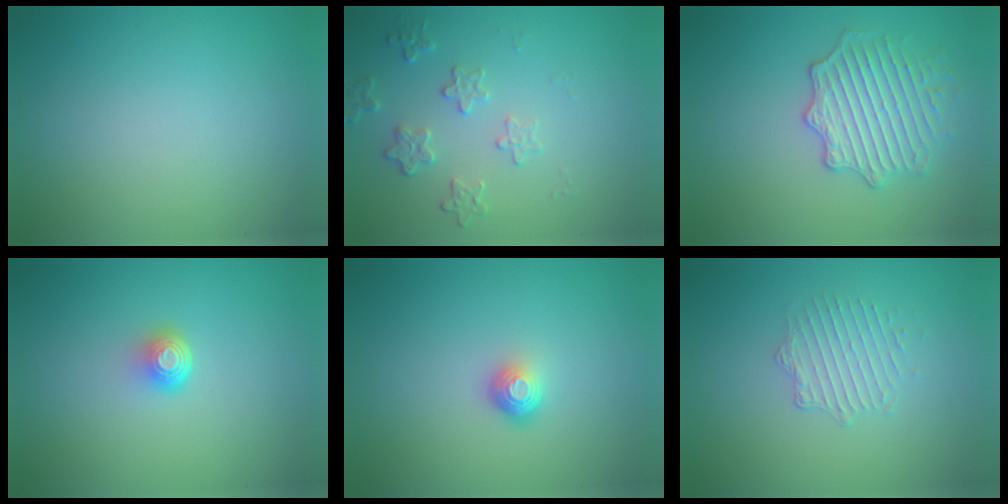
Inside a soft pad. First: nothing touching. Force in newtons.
{"total": 2.2, "press": 1.6, "slide": 1.6}
{"total": 3.8, "press": 3.6, "slide": 1.2}
{"total": 2.0, "press": 1.3, "slide": 1.6}
{"total": 1.8, "press": 1.2, "slide": 1.4}
{"total": 1.7, "press": 1.1, "slide": 1.3}